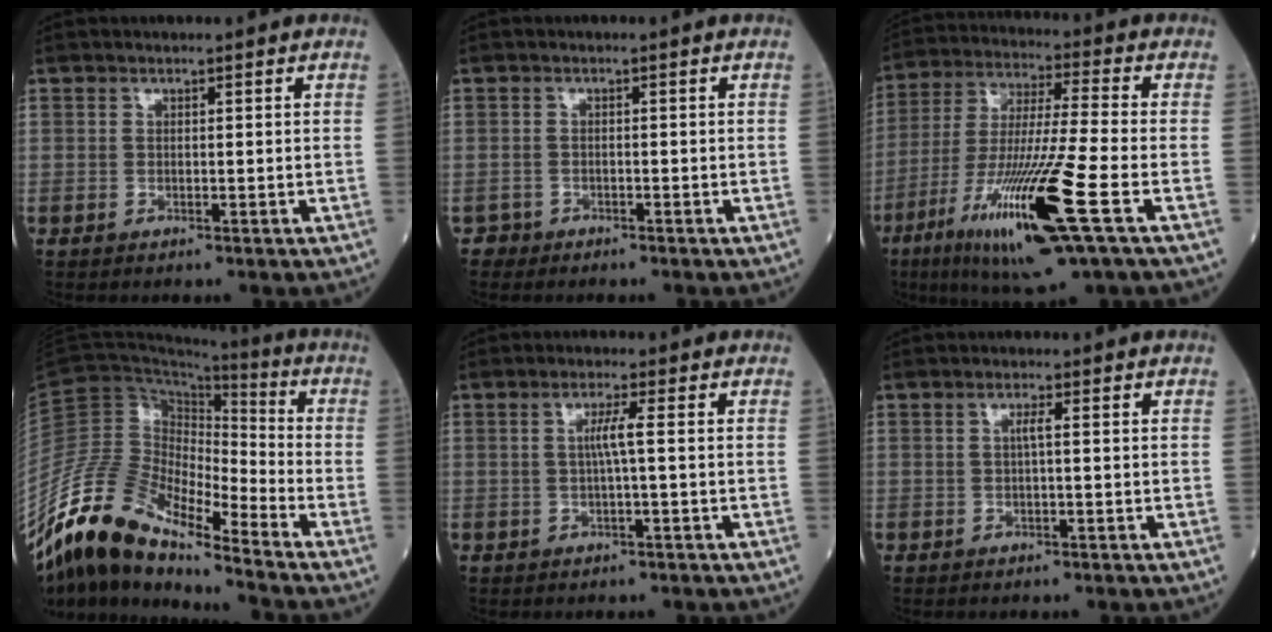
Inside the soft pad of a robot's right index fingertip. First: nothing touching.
{"total": 1.5, "force": [-1.1, 0.8, -0.6], "torque": [0.008, 0.005, -0.023]}
{"total": 18.9, "force": [-7.9, 0.5, 17.2], "torque": [-0.354, -0.040, -0.142]}
{"total": 14.4, "force": [-11.8, 3.7, 7.3], "torque": [-0.146, 0.035, -0.222]}
{"total": 2.7, "force": [0.1, -0.5, 2.6], "torque": [-0.050, 0.002, 0.000]}
{"total": 1.3, "force": [0.1, 0.0, 1.3], "torque": [-0.026, 0.002, 0.001]}